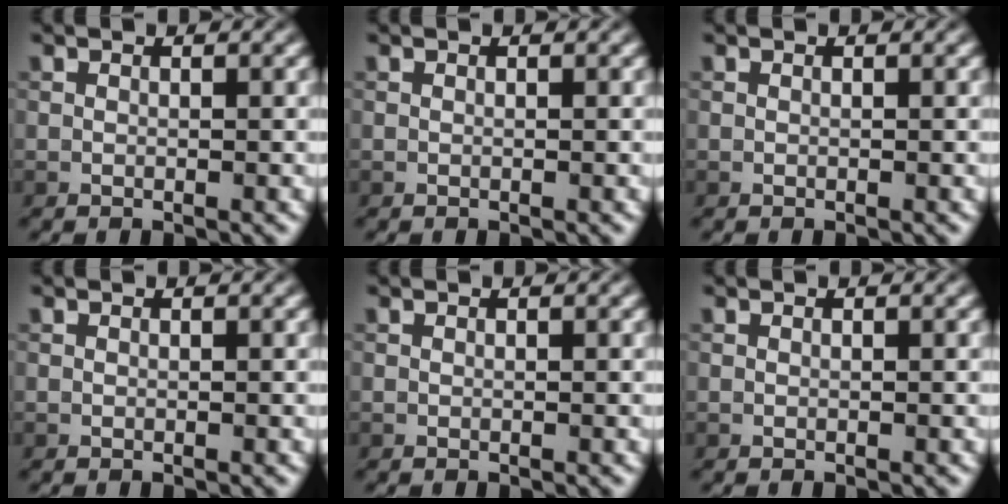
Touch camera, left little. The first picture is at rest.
{"total": 0.0}
{"total": 0.0}
{"total": 0.0}
{"total": 0.0}
{"total": 0.0}